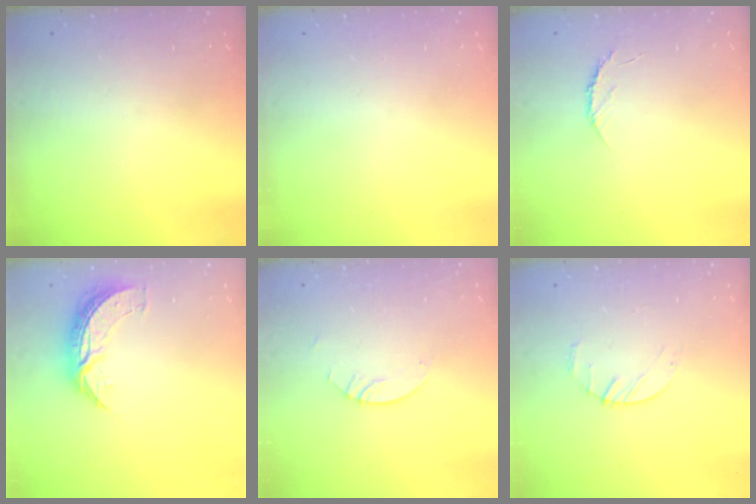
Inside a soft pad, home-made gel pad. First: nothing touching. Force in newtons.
{"total": 0.0}
{"total": 4.7, "press": 4.6, "slide": 0.4}
{"total": 7.9, "press": 7.9, "slide": 0.1}
{"total": 2.4, "press": 2.4, "slide": 0.2}
{"total": 2.4, "press": 2.3, "slide": 0.3}